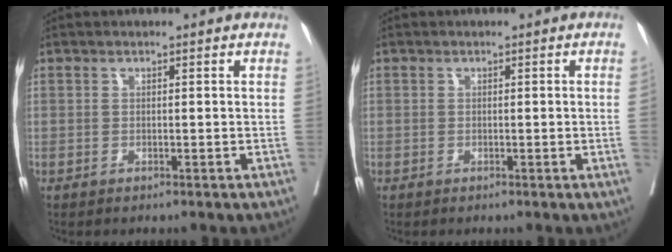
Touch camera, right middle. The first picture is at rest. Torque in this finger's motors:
{"motor_torque": [0.33, -0.38, -0.46, -0.07]}